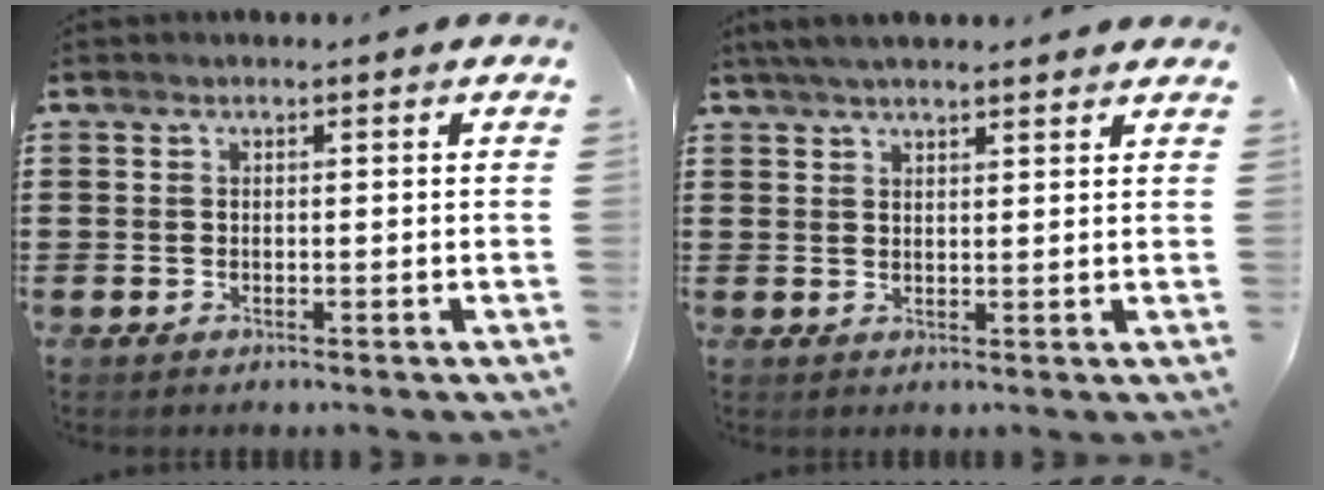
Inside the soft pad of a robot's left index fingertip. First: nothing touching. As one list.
[{"total": 3.4, "force": [3.1, 0.0, 1.5], "torque": [-0.037, 0.000, 0.057]}]